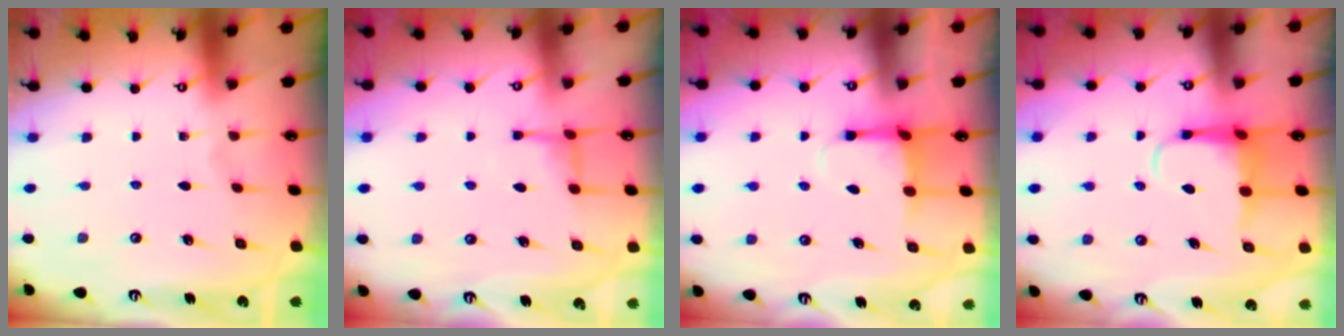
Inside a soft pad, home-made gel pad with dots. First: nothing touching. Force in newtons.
{"total": 5.1, "press": 5.0, "slide": 0.7}
{"total": 4.0, "press": 3.8, "slide": 1.3}
{"total": 6.0, "press": 5.9, "slide": 0.7}